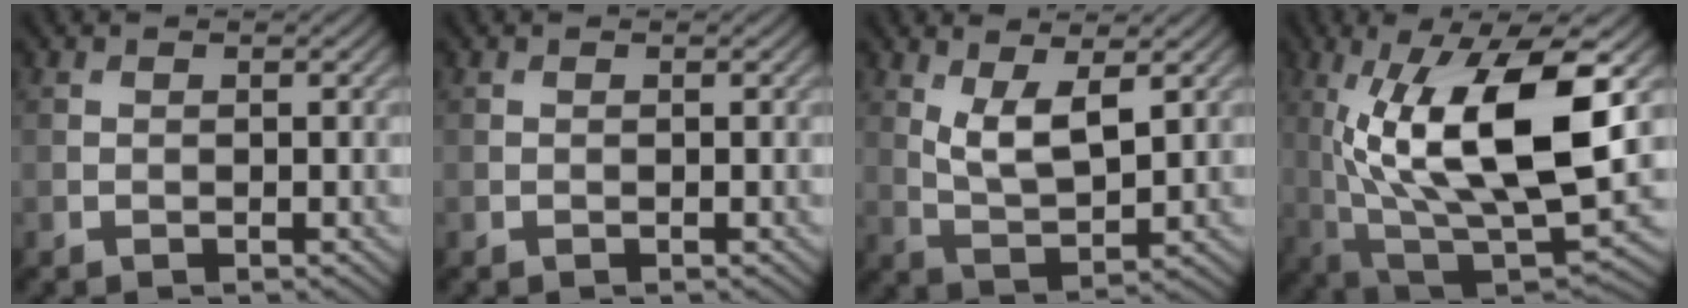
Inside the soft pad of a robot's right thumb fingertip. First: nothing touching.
{"total": 0.0}
{"total": 5.8, "force": [2.4, 2.1, 4.8], "torque": [-0.104, -0.010, 0.051]}
{"total": 16.4, "force": [2.5, 6.3, 14.9], "torque": [-0.271, -0.001, 0.041]}